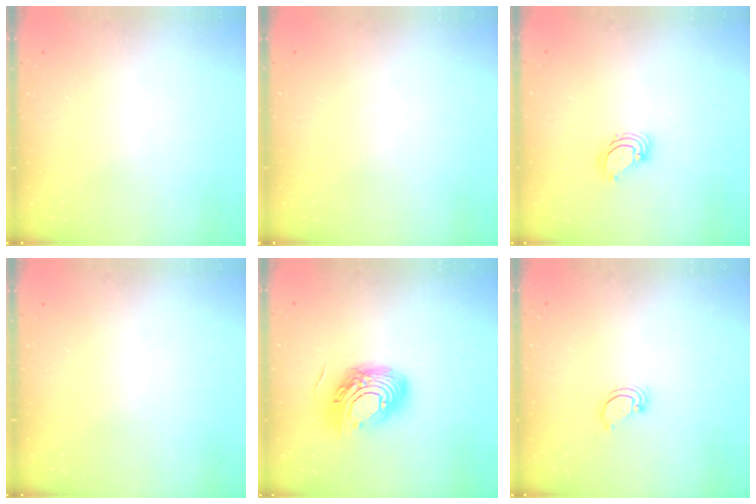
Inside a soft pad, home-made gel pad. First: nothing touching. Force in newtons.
{"total": 0.0}
{"total": 3.6, "press": 3.6, "slide": 0.3}
{"total": 0.0}
{"total": 16.1, "press": 16.0, "slide": 1.1}
{"total": 2.3, "press": 2.3, "slide": 0.2}